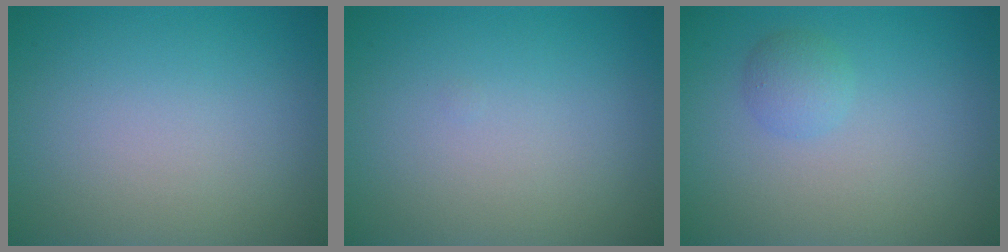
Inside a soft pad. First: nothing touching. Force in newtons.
{"total": 0.0}
{"total": 1.5, "press": 1.5, "slide": 0.1}